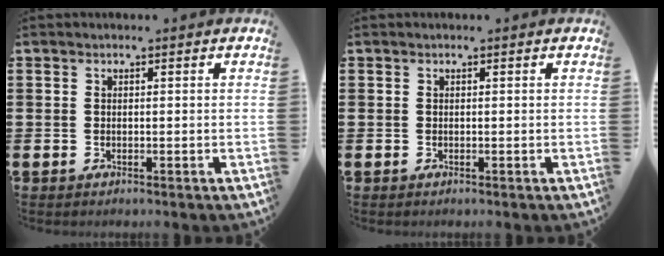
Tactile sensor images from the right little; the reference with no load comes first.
{"total": 0.0}